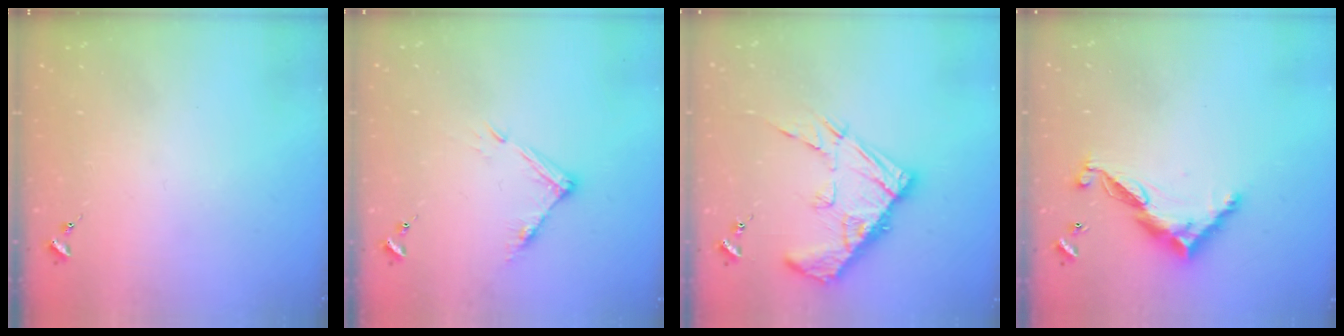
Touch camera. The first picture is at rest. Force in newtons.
{"total": 8.0, "press": 8.0, "slide": 0.4}
{"total": 15.9, "press": 15.8, "slide": 1.5}
{"total": 11.7, "press": 11.7, "slide": 0.3}